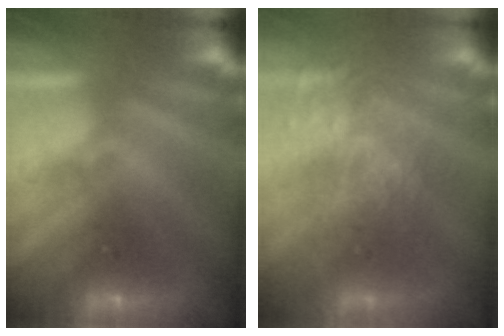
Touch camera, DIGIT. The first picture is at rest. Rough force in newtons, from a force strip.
{"total": 3.9}